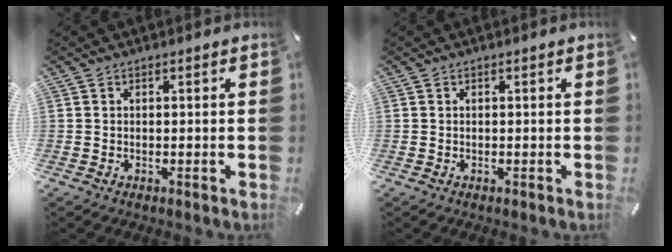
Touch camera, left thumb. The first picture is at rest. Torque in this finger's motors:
{"motor_torque": [-0.01, 0.01, -0.02, 0.01, 0.00]}